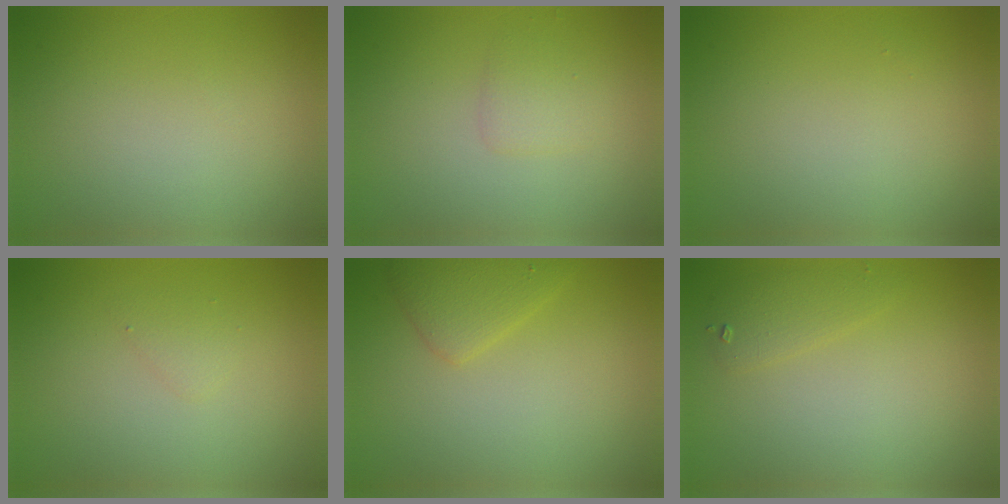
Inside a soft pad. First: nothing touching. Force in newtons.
{"total": 1.3, "press": 1.3, "slide": 0.1}
{"total": 0.0}
{"total": 0.8, "press": 0.8, "slide": 0.1}
{"total": 2.4, "press": 2.4, "slide": 0.1}
{"total": 1.4, "press": 1.4, "slide": 0.0}